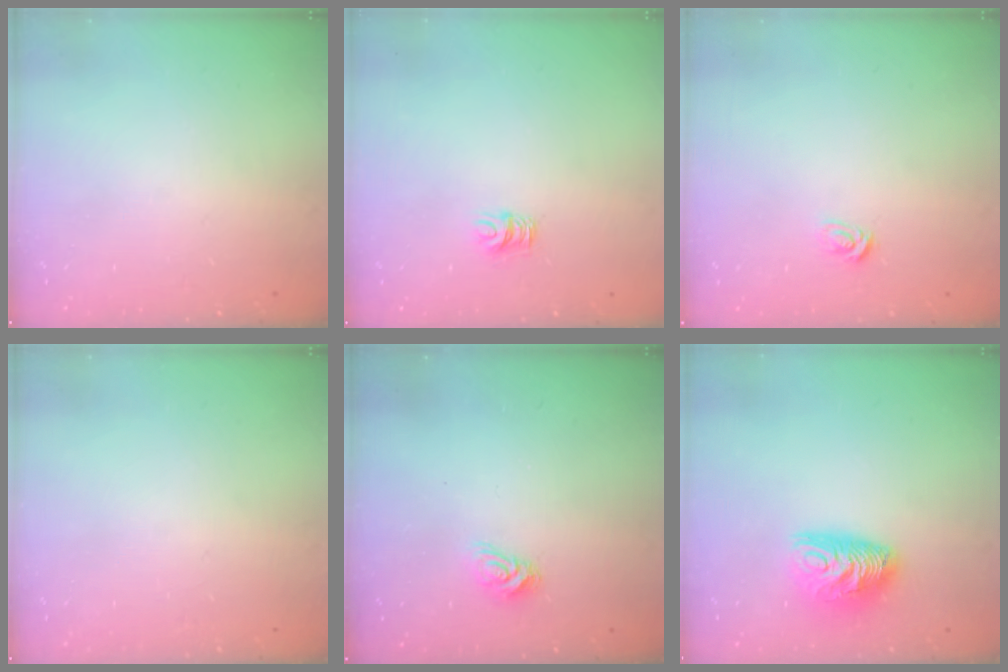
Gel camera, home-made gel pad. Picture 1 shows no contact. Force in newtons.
{"total": 4.7, "press": 4.7, "slide": 0.5}
{"total": 3.7, "press": 3.7, "slide": 0.2}
{"total": 0.0}
{"total": 6.2, "press": 6.1, "slide": 0.4}
{"total": 10.2, "press": 10.2, "slide": 0.3}